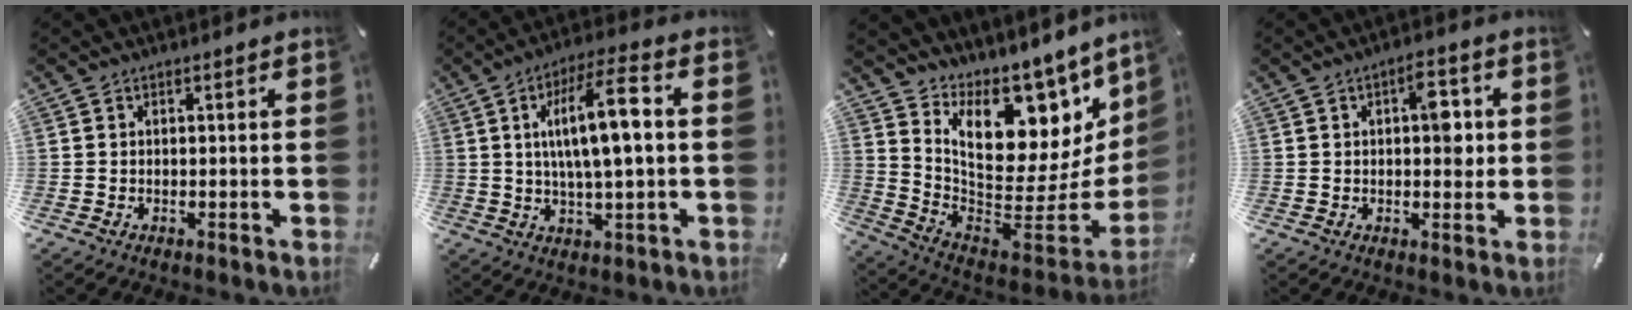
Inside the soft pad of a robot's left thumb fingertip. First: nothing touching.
{"total": 13.1, "force": [1.9, 3.4, 12.5], "torque": [-0.215, 0.006, 0.027]}
{"total": 14.6, "force": [8.9, 8.7, 7.7], "torque": [-0.104, -0.111, 0.158]}
{"total": 6.7, "force": [1.0, 3.4, 5.6], "torque": [-0.059, -0.005, 0.006]}